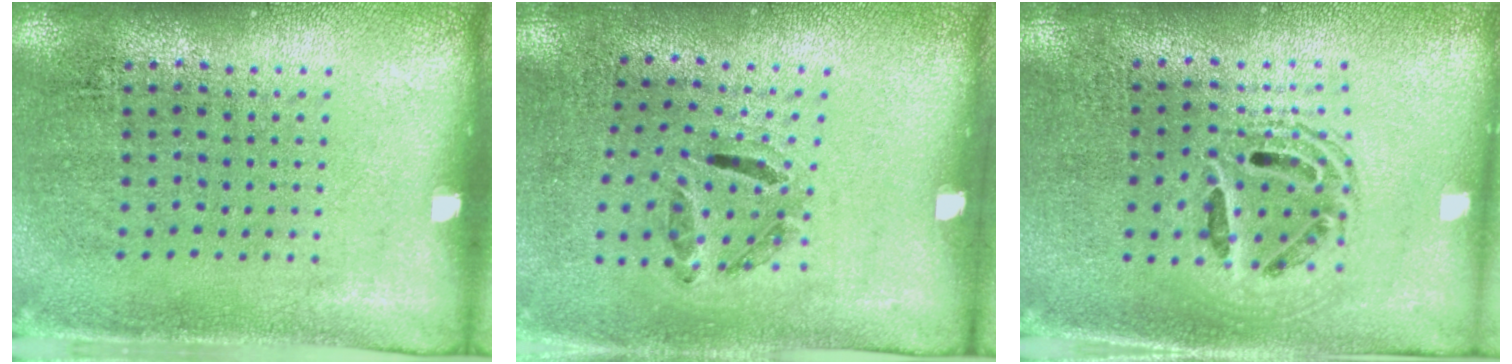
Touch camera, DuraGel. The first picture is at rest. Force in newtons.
{"total": 1.3, "press": 0.7, "slide": 1.1}
{"total": 1.6, "press": 1.4, "slide": 0.8}